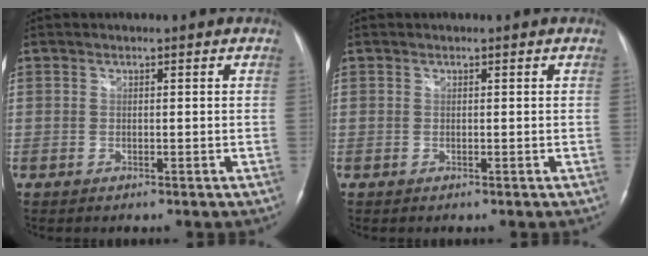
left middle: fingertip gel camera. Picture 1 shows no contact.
{"total": 0.0}